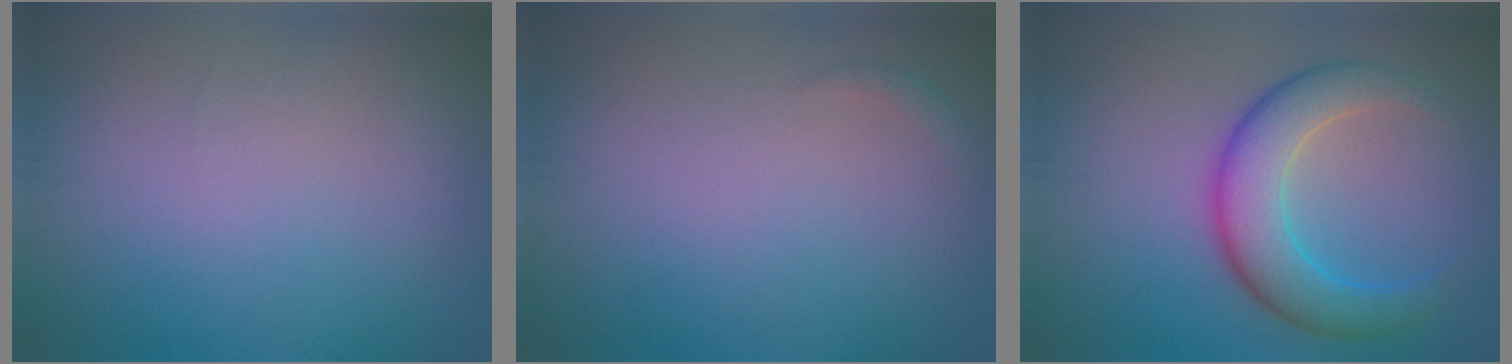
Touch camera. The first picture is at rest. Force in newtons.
{"total": 0.6, "press": 0.6, "slide": 0.1}
{"total": 6.1, "press": 6.1, "slide": 0.2}